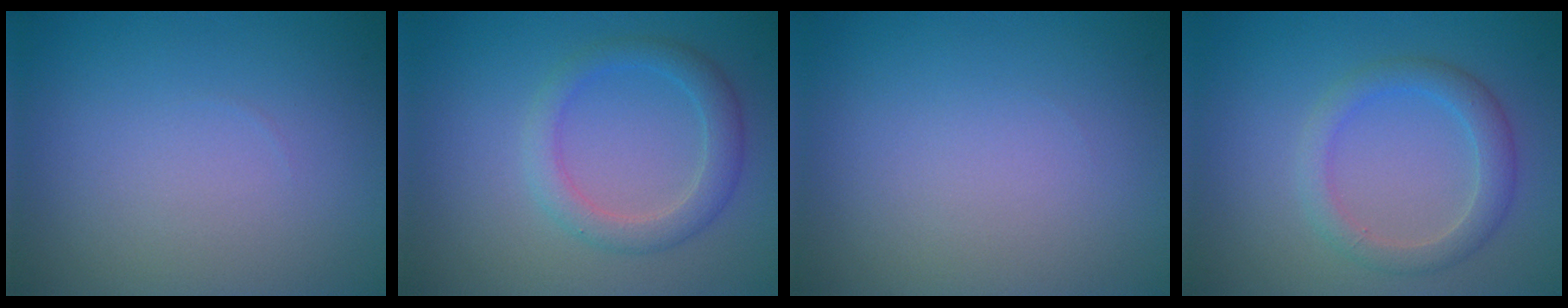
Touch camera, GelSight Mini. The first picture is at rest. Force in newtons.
{"total": 2.9, "press": 2.9, "slide": 0.2}
{"total": 0.0}
{"total": 2.9, "press": 2.9, "slide": 0.1}